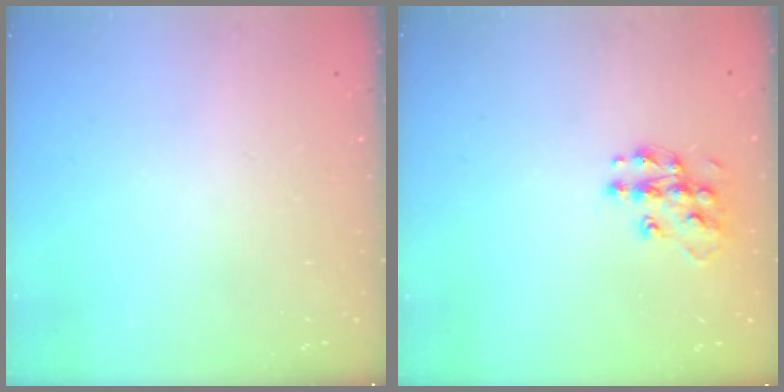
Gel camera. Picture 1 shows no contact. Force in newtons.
{"total": 11.3, "press": 11.3, "slide": 0.7}